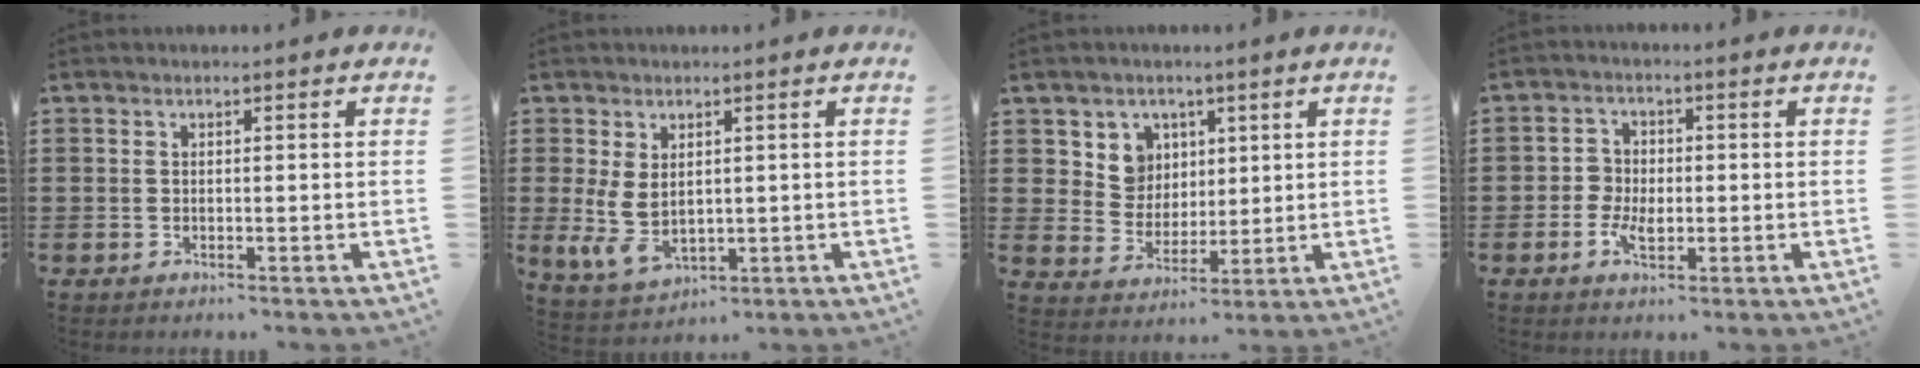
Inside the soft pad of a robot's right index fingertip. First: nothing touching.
{"total": 5.4, "force": [0.7, 3.5, 4.0], "torque": [-0.105, -0.003, 0.012]}
{"total": 6.4, "force": [3.0, 5.5, 1.3], "torque": [-0.042, 0.004, 0.053]}
{"total": 3.4, "force": [-0.9, 2.7, 1.9], "torque": [-0.050, 0.005, -0.021]}